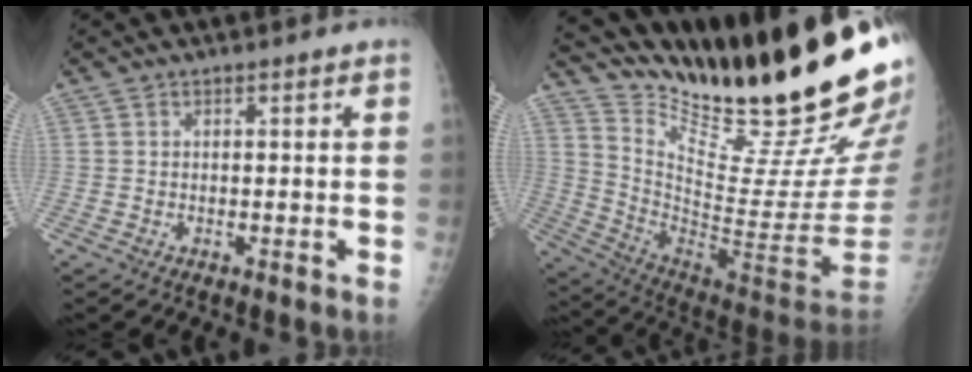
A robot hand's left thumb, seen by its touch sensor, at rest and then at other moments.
{"total": 30.7, "force": [21.5, 5.1, 21.3], "torque": [-0.311, -0.115, 0.341]}